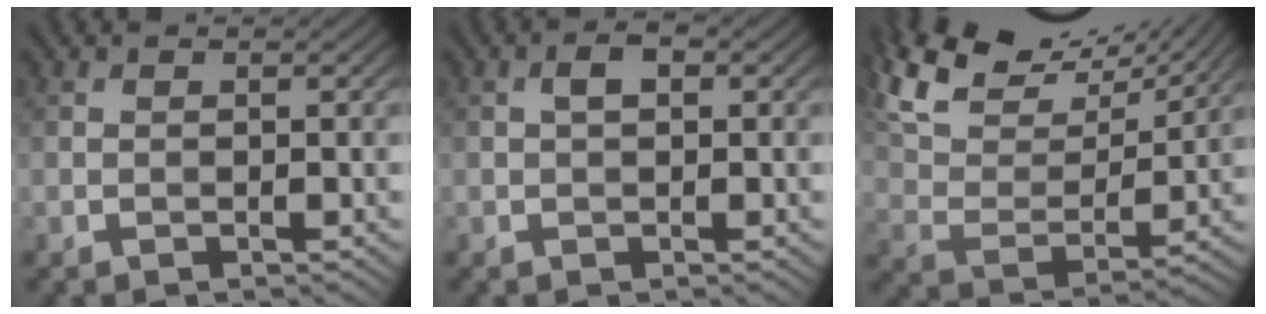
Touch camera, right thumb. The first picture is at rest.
{"total": 1.9, "force": [0.4, 1.0, 1.6], "torque": [-0.026, 0.005, 0.003]}
{"total": 15.9, "force": [12.1, 6.0, 8.5], "torque": [-0.208, 0.030, 0.183]}